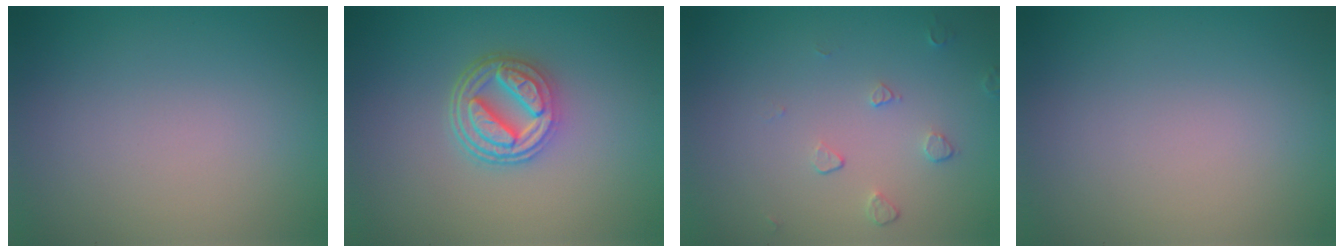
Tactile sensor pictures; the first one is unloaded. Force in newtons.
{"total": 4.8, "press": 3.8, "slide": 3.1}
{"total": 1.1, "press": 0.7, "slide": 0.9}
{"total": 0.0}